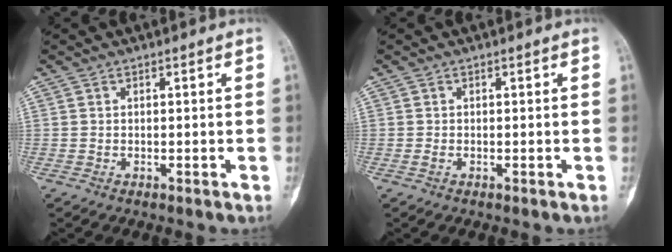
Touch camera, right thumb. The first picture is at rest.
{"total": 0.5, "force": [-0.2, 0.3, 0.4], "torque": [-0.012, -0.002, -0.004]}